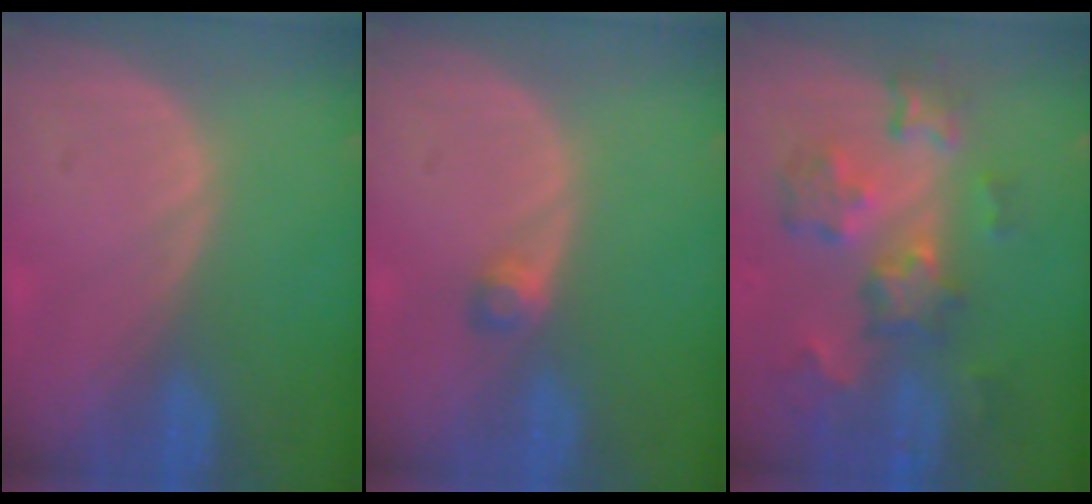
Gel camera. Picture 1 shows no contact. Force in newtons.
{"total": 2.0, "press": 1.7, "slide": 1.1}
{"total": 9.2, "press": 8.1, "slide": 4.5}